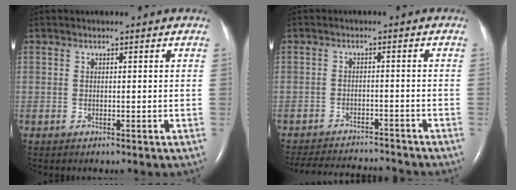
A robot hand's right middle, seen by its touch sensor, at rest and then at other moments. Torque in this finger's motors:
{"motor_torque": [0.27, -0.42, -0.01, 0.03]}